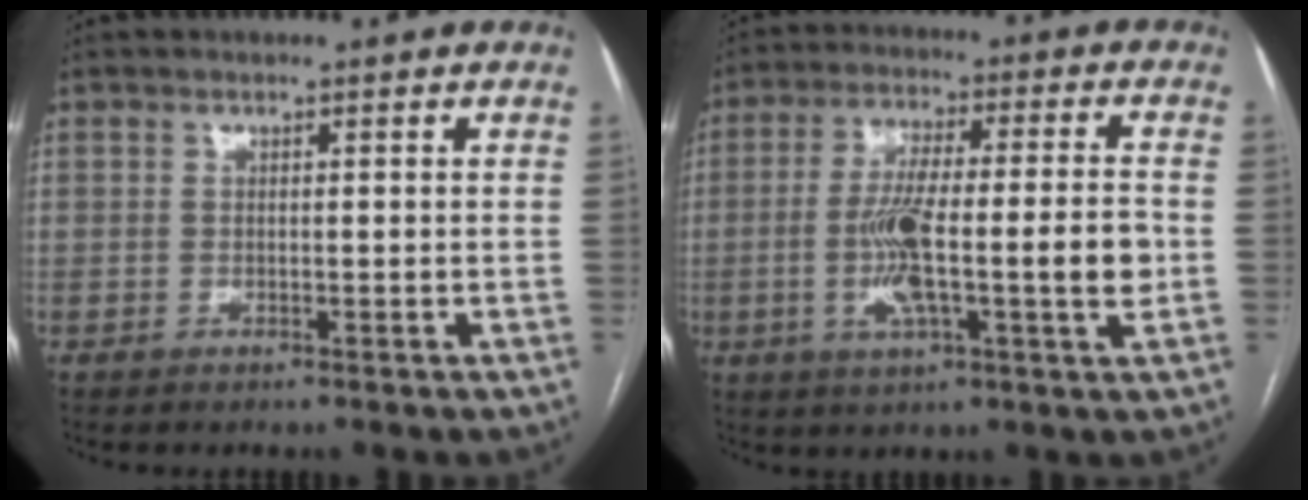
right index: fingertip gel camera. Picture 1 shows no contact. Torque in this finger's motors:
{"motor_torque": [1.94, -0.20, 0.93, 0.21]}